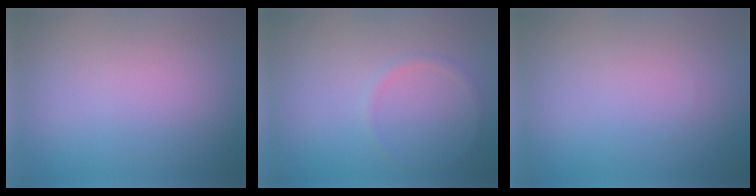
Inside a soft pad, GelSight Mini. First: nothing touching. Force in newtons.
{"total": 0.8, "press": 0.8, "slide": 0.1}
{"total": 0.0}